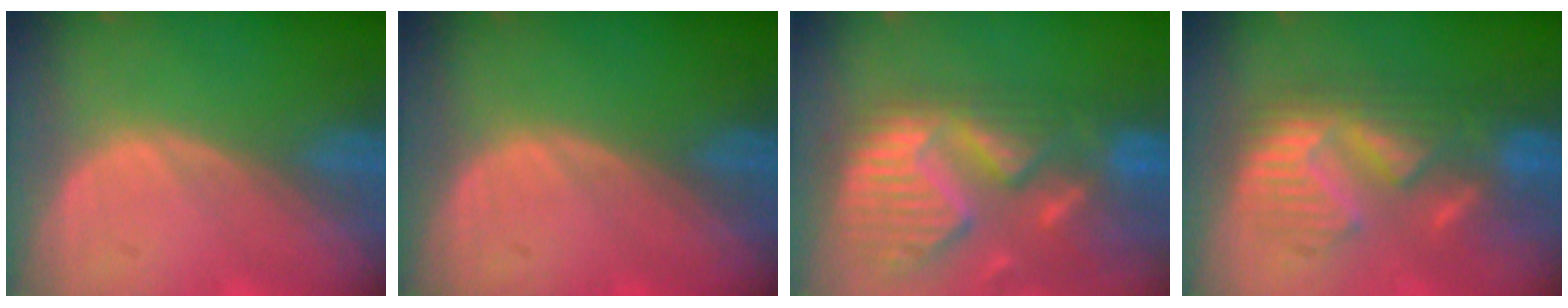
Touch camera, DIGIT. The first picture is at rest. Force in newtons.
{"total": 0.0}
{"total": 14.0, "press": 11.8, "slide": 7.6}
{"total": 9.6, "press": 9.6, "slide": 0.3}